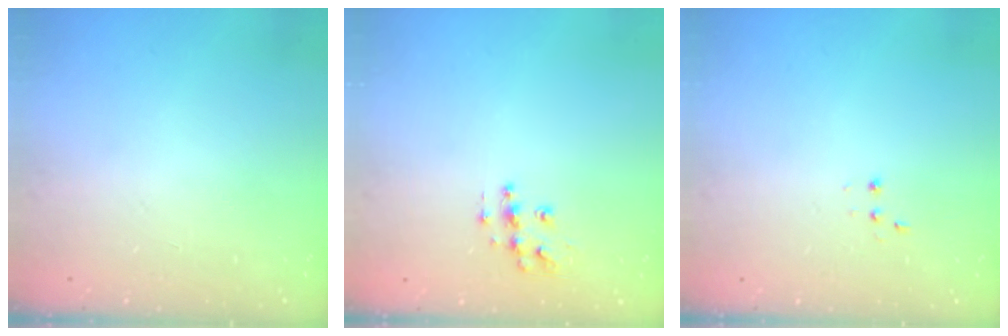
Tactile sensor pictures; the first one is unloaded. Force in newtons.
{"total": 8.6, "press": 8.6, "slide": 0.3}
{"total": 2.8, "press": 2.7, "slide": 0.7}